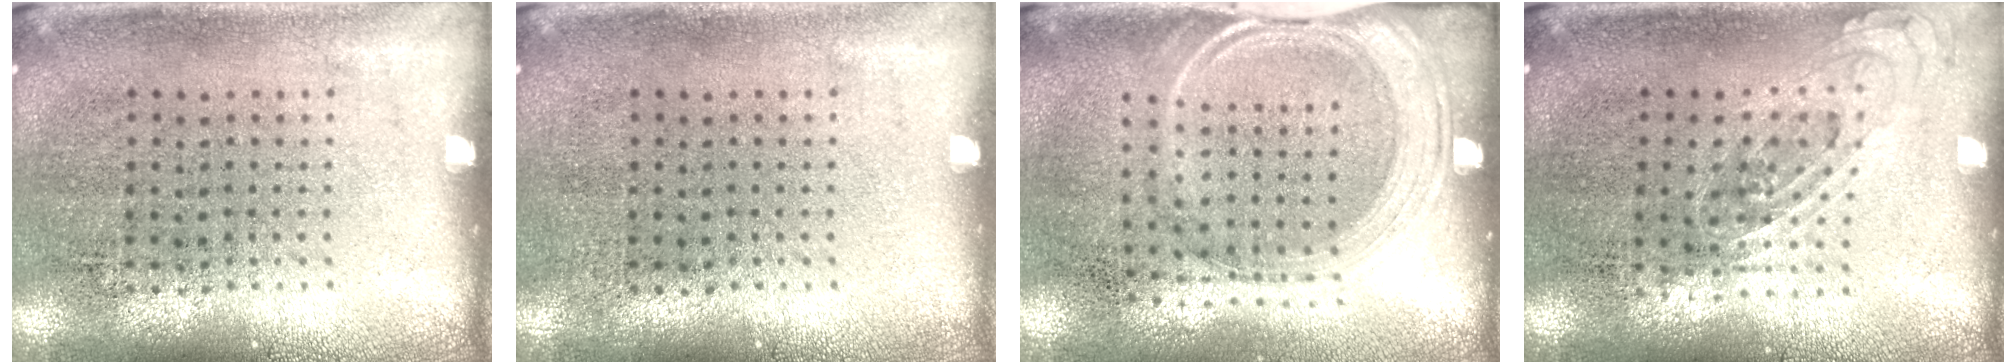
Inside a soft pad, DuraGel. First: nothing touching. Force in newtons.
{"total": 0.0}
{"total": 1.6, "press": 1.4, "slide": 0.9}
{"total": 0.8, "press": 0.7, "slide": 0.4}